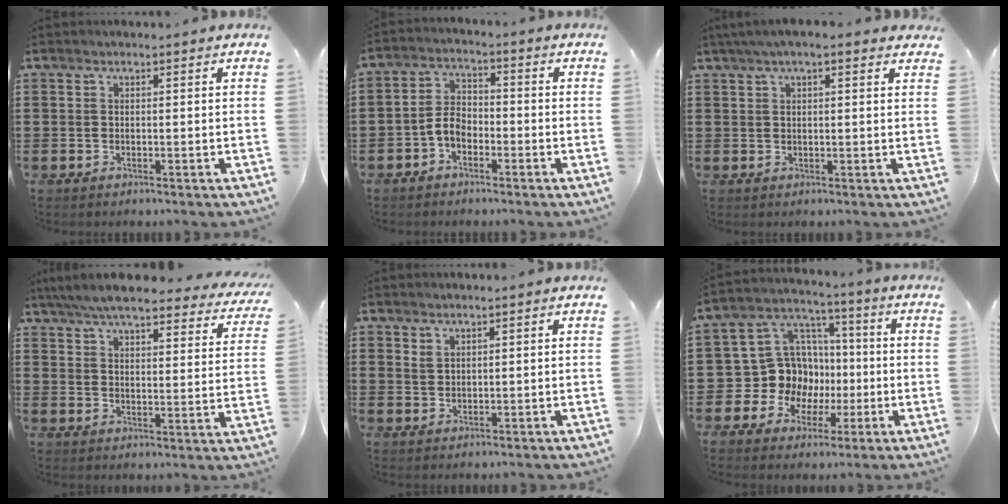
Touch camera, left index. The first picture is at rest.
{"total": 4.1, "force": [-2.3, 2.4, 2.4], "torque": [-0.067, 0.003, -0.053]}
{"total": 3.2, "force": [2.1, 0.7, 2.4], "torque": [-0.052, 0.008, 0.038]}
{"total": 6.8, "force": [6.2, 0.2, 2.7], "torque": [-0.079, -0.032, 0.108]}
{"total": 1.5, "force": [1.2, 0.8, 0.3], "torque": [-0.008, 0.003, 0.024]}
{"total": 11.1, "force": [-0.6, 10.7, 2.9], "torque": [-0.116, -0.003, -0.002]}